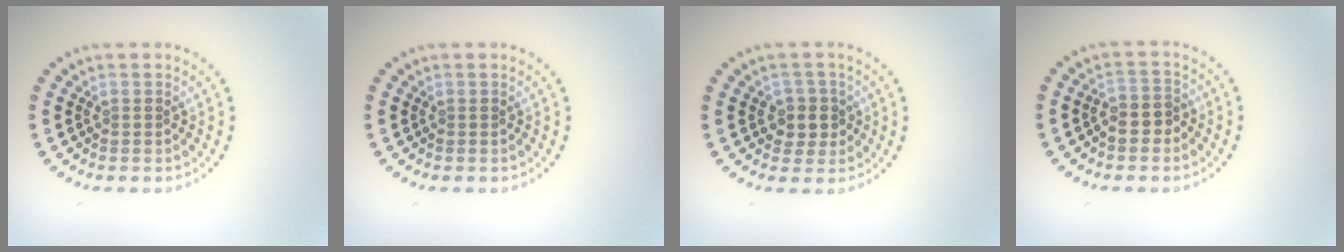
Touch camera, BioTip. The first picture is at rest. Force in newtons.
{"total": 0.0}
{"total": 2.4, "press": 2.2, "slide": 0.9}
{"total": 2.2, "press": 2.1, "slide": 0.7}